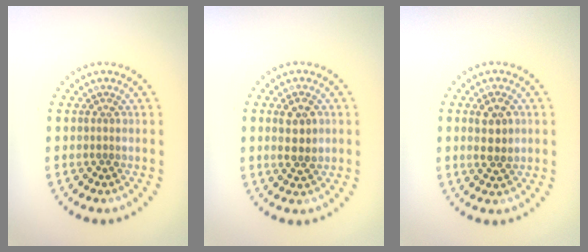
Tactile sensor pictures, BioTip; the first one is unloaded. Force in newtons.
{"total": 2.7, "press": 2.6, "slide": 0.6}
{"total": 2.7, "press": 2.6, "slide": 0.6}